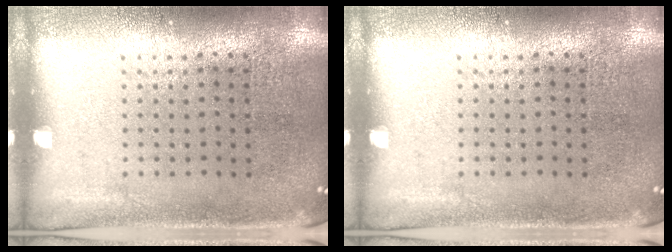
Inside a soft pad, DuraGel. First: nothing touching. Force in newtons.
{"total": 0.0}